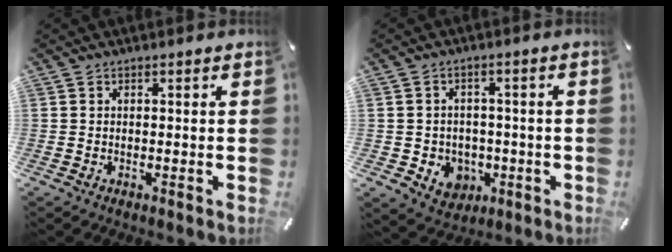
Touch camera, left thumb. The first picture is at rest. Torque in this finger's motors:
{"motor_torque": [0.29, 0.33, 0.23, 0.00, 0.06]}